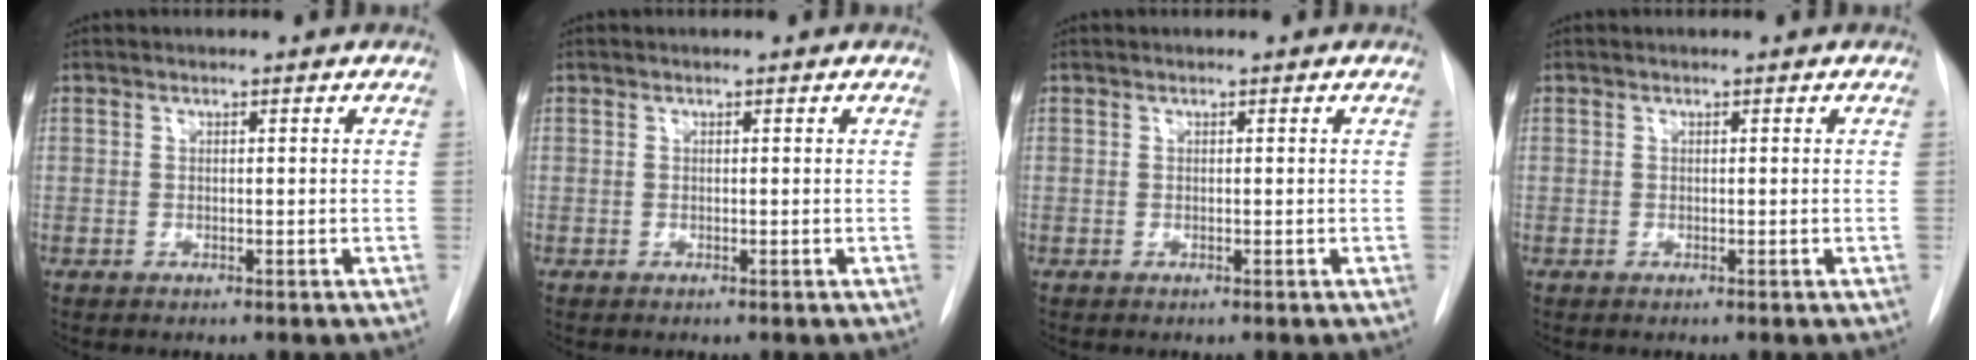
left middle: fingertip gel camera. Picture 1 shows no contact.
{"total": 0.0}
{"total": 0.0}
{"total": 0.0}